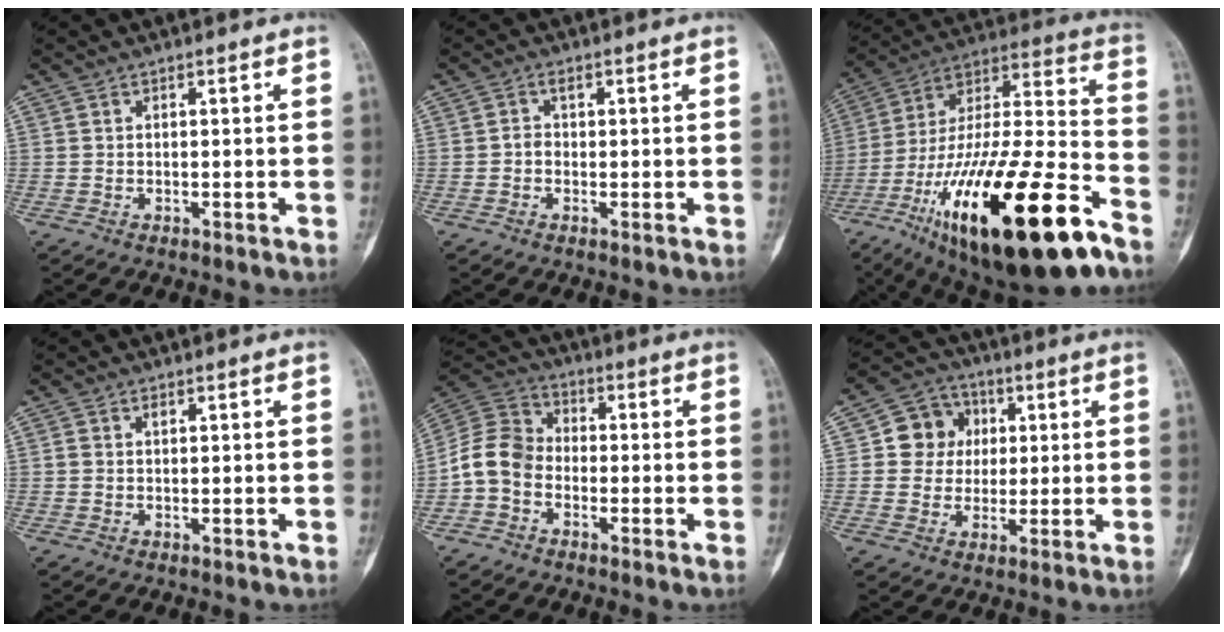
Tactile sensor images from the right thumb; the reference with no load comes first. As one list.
[{"total": 1.5, "force": [0.1, 1.3, 0.8], "torque": [-0.010, 0.008, -0.003]}, {"total": 35.3, "force": [-18.0, 10.8, 28.4], "torque": [-0.484, 0.054, -0.294]}, {"total": 0.9, "force": [0.3, 0.6, 0.6], "torque": [-0.010, 0.000, 0.006]}, {"total": 8.7, "force": [-2.4, 6.9, 4.7], "torque": [-0.082, 0.030, -0.061]}, {"total": 8.9, "force": [1.5, 8.2, 3.0], "torque": [-0.005, 0.007, 0.019]}]